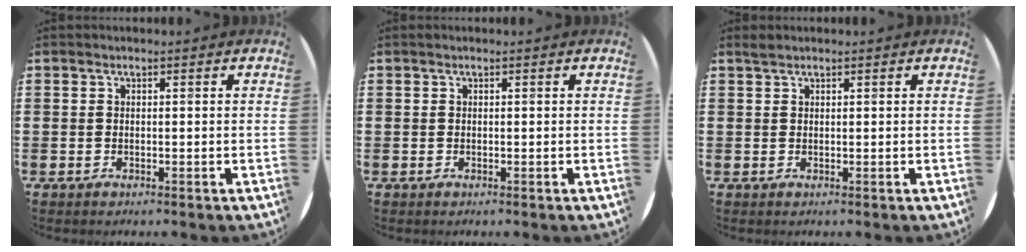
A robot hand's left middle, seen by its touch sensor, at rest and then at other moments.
{"total": 0.0}
{"total": 0.7, "force": [0.7, 0.1, 0.1], "torque": [-0.002, 0.002, 0.013]}